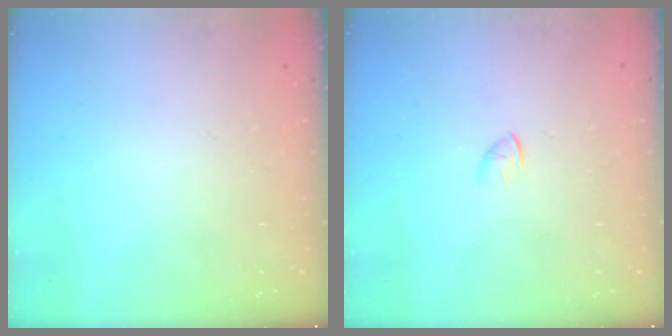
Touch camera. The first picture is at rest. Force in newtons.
{"total": 1.3, "press": 1.2, "slide": 0.4}